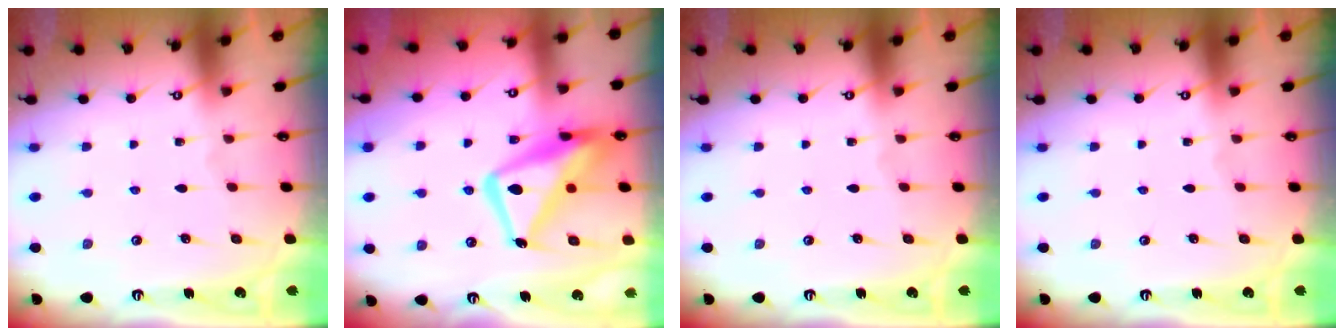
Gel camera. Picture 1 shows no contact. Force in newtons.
{"total": 15.8, "press": 15.8, "slide": 1.6}
{"total": 0.0}
{"total": 0.0}